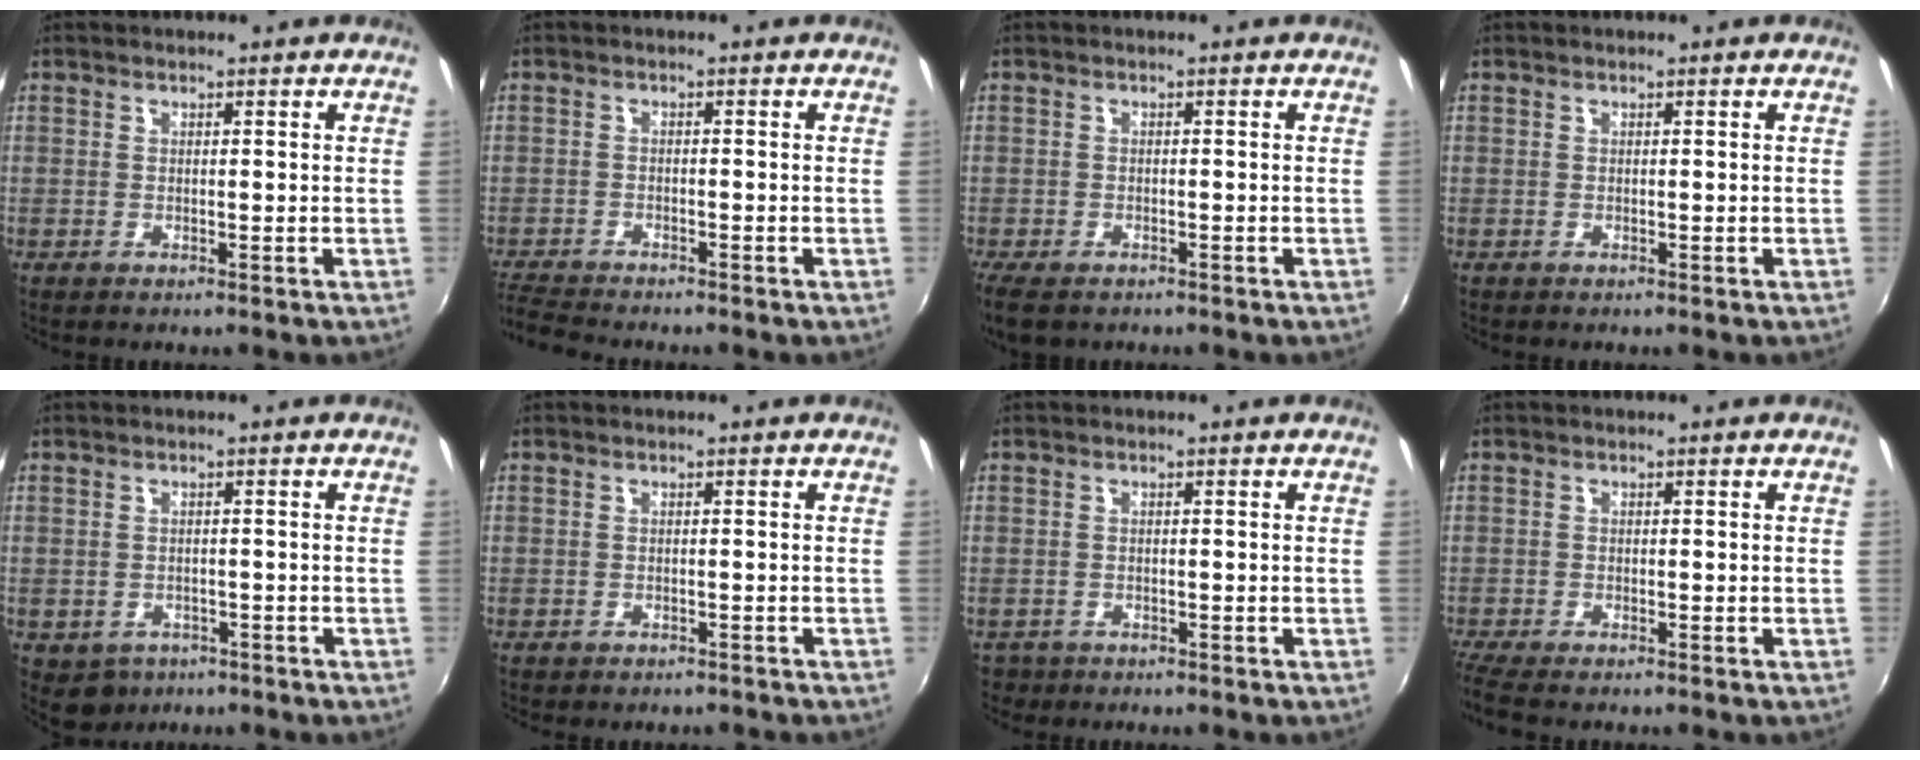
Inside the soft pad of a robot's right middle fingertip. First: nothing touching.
{"total": 5.9, "force": [-5.7, 0.7, 1.6], "torque": [-0.055, -0.024, -0.107]}
{"total": 5.5, "force": [-4.0, 2.5, 2.9], "torque": [-0.074, -0.024, -0.074]}
{"total": 0.0}
{"total": 4.5, "force": [-2.3, 3.6, 1.5], "torque": [-0.037, -0.008, -0.027]}
{"total": 2.5, "force": [-2.1, 1.1, 0.7], "torque": [-0.019, -0.011, -0.027]}
{"total": 2.8, "force": [-1.8, 2.1, 0.6], "torque": [-0.019, -0.006, -0.027]}
{"total": 4.6, "force": [-3.9, 0.7, 2.3], "torque": [-0.062, -0.025, -0.074]}